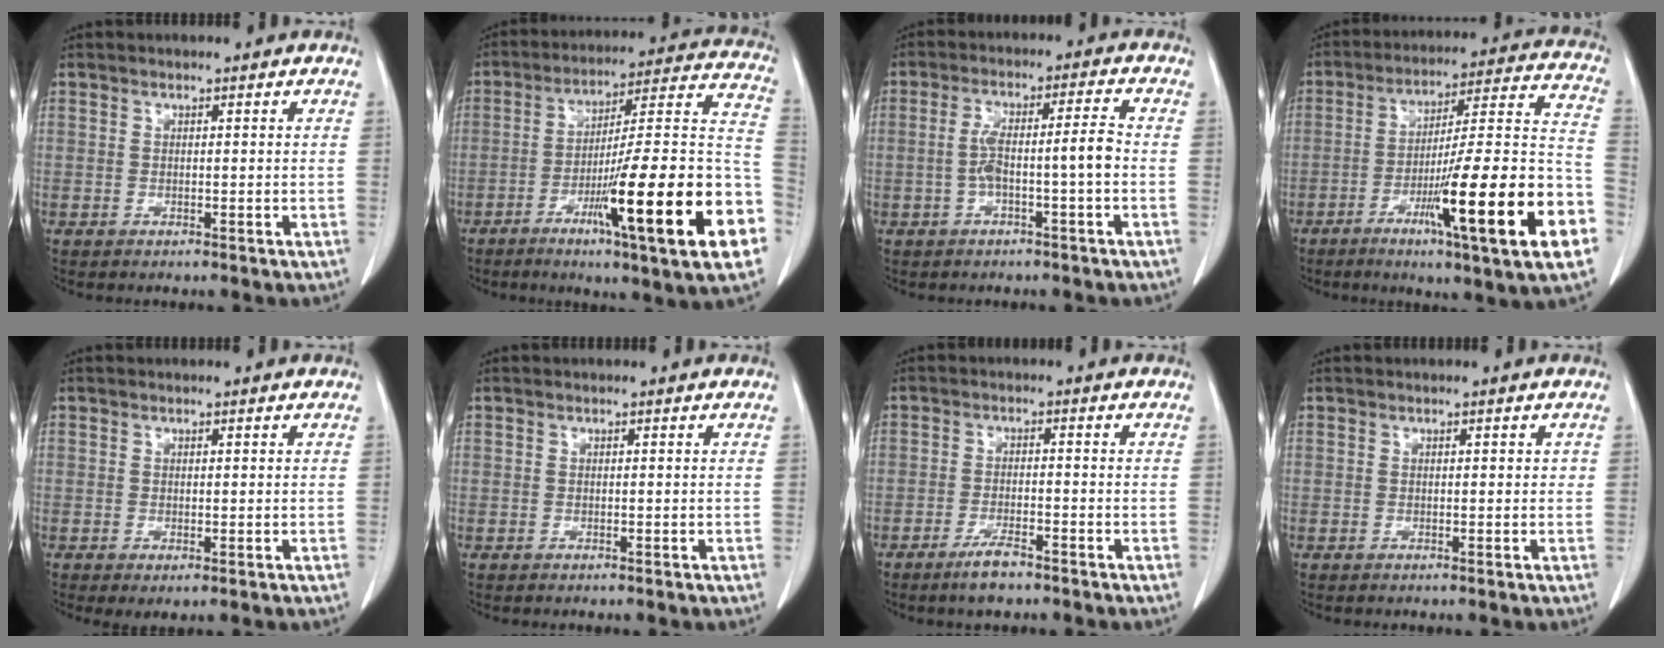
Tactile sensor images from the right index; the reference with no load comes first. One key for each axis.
{"total": 25.9, "fx": -9.4, "fy": 1.0, "fz": 24.1, "tx": -0.278, "ty": -0.010, "tz": -0.145}
{"total": 6.2, "fx": -1.4, "fy": 0.3, "fz": 6.1, "tx": -0.117, "ty": 0.025, "tz": -0.020}
{"total": 23.8, "fx": -9.2, "fy": 0.6, "fz": 22.0, "tx": -0.276, "ty": -0.011, "tz": -0.143}
{"total": 1.4, "fx": -0.1, "fy": 0.5, "fz": 1.3, "tx": -0.024, "ty": -0.008, "tz": 0.005}
{"total": 0.0}
{"total": 4.0, "fx": -3.0, "fy": 0.7, "fz": 2.6, "tx": -0.053, "ty": -0.004, "tz": -0.054}
{"total": 0.8, "fx": 0.2, "fy": 0.5, "fz": 0.6, "tx": -0.006, "ty": 0.004, "tz": 0.003}